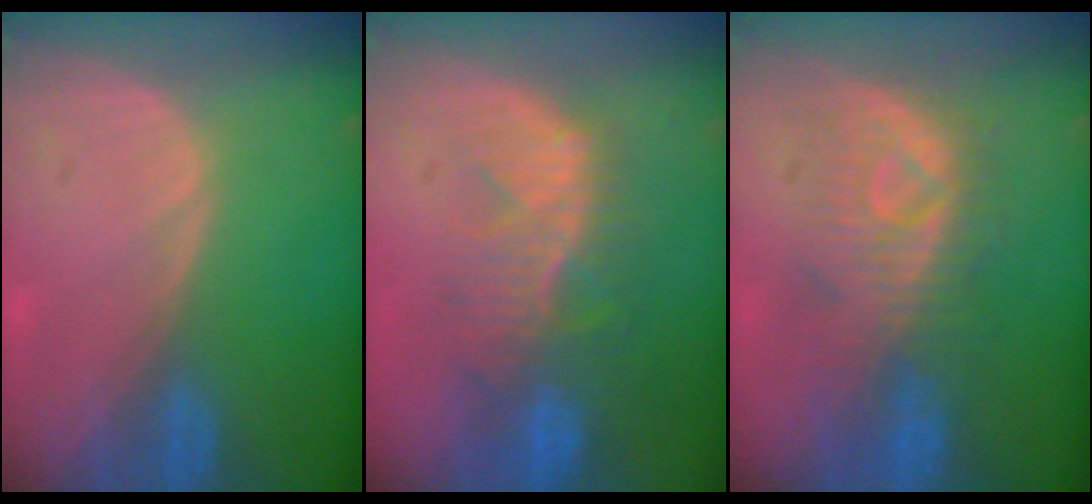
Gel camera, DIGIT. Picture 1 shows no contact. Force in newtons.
{"total": 10.0, "press": 8.5, "slide": 5.3}
{"total": 8.5, "press": 8.4, "slide": 0.9}